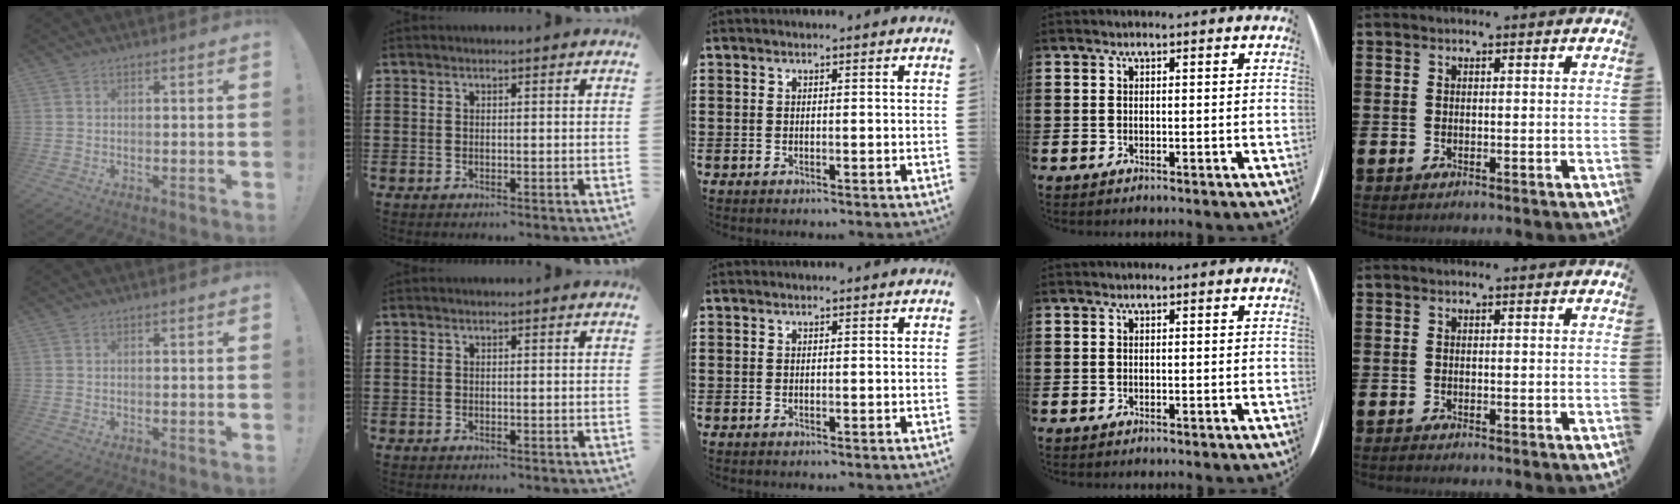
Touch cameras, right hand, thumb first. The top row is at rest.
{}